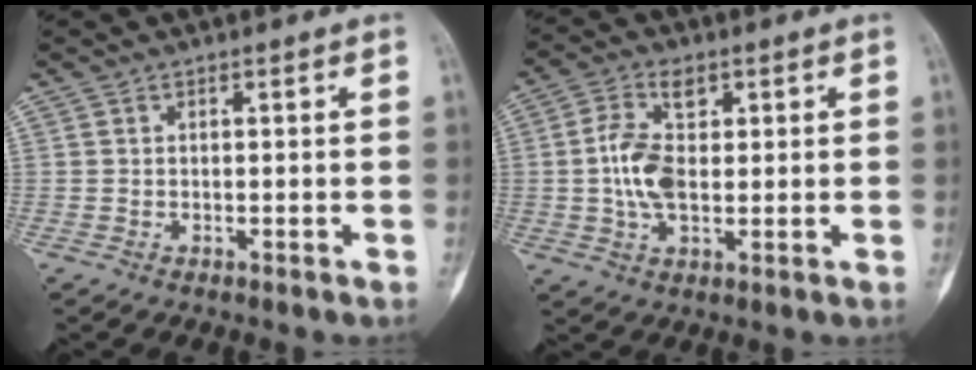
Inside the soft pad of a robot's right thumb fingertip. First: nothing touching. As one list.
[{"total": 8.8, "force": [1.1, 5.3, 7.0], "torque": [-0.134, 0.006, 0.022]}]